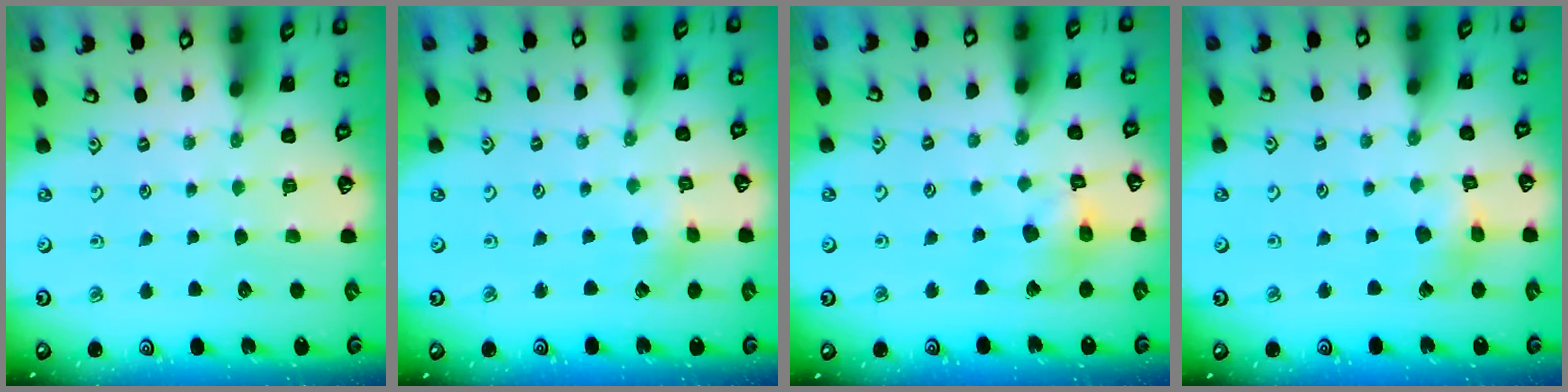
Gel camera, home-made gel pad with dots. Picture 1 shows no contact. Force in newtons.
{"total": 2.6, "press": 2.6, "slide": 0.3}
{"total": 12.0, "press": 11.9, "slide": 1.7}
{"total": 3.7, "press": 3.7, "slide": 0.3}